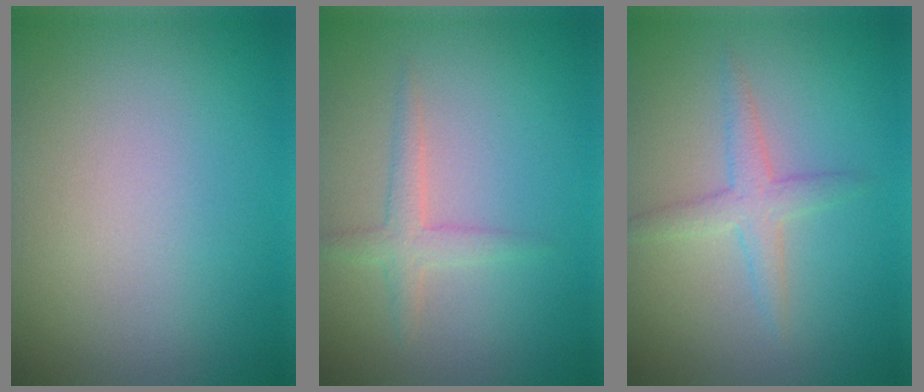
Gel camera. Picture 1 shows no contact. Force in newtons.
{"total": 1.9, "press": 1.9, "slide": 0.2}
{"total": 2.3, "press": 2.3, "slide": 0.1}